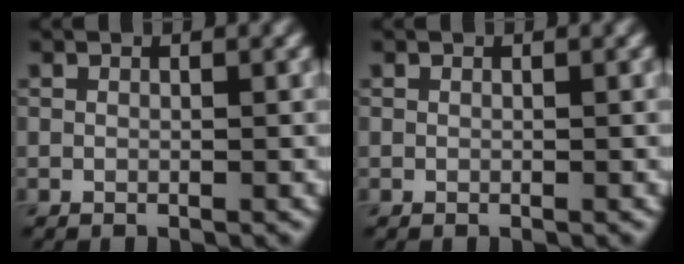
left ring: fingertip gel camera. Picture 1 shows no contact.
{"total": 0.0}